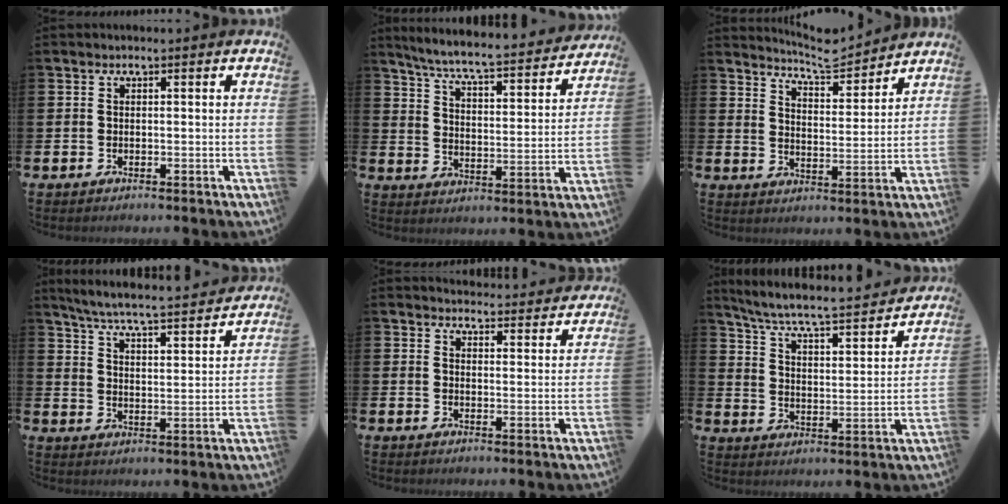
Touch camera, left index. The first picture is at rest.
{"total": 6.5, "force": [5.9, 0.3, 2.6], "torque": [-0.082, -0.046, 0.096]}
{"total": 6.1, "force": [6.1, 0.7, 0.7], "torque": [-0.033, -0.041, 0.107]}
{"total": 6.2, "force": [5.9, 0.2, 2.1], "torque": [-0.070, -0.045, 0.099]}
{"total": 4.0, "force": [4.0, 0.5, 0.0], "torque": [-0.003, -0.029, 0.071]}
{"total": 6.2, "force": [5.7, 0.4, 2.4], "torque": [-0.080, -0.047, 0.090]}